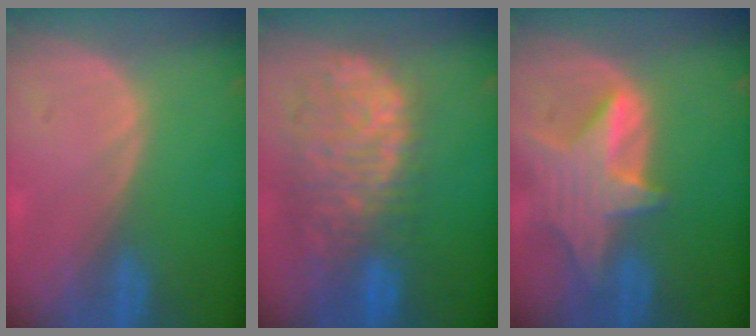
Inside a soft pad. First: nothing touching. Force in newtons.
{"total": 12.2, "press": 10.1, "slide": 6.9}
{"total": 8.0, "press": 7.3, "slide": 3.2}